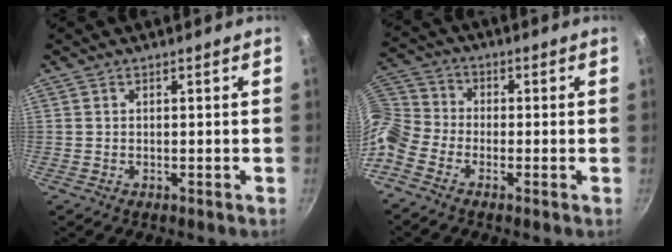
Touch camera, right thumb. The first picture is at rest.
{"total": 8.5, "force": [-4.3, 6.0, 4.3], "torque": [-0.092, 0.046, -0.116]}